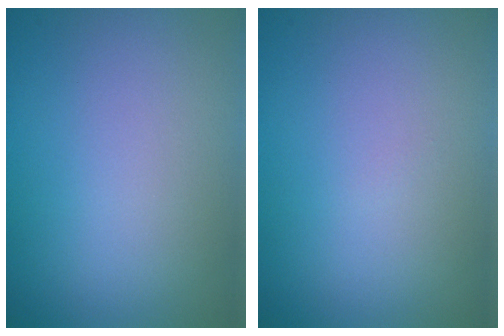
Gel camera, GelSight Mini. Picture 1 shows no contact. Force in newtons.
{"total": 0.0}